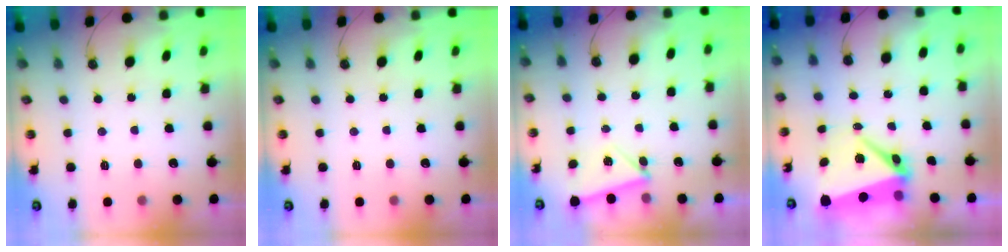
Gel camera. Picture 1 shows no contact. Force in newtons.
{"total": 0.0}
{"total": 4.4, "press": 3.8, "slide": 2.2}
{"total": 7.6, "press": 7.4, "slide": 1.7}